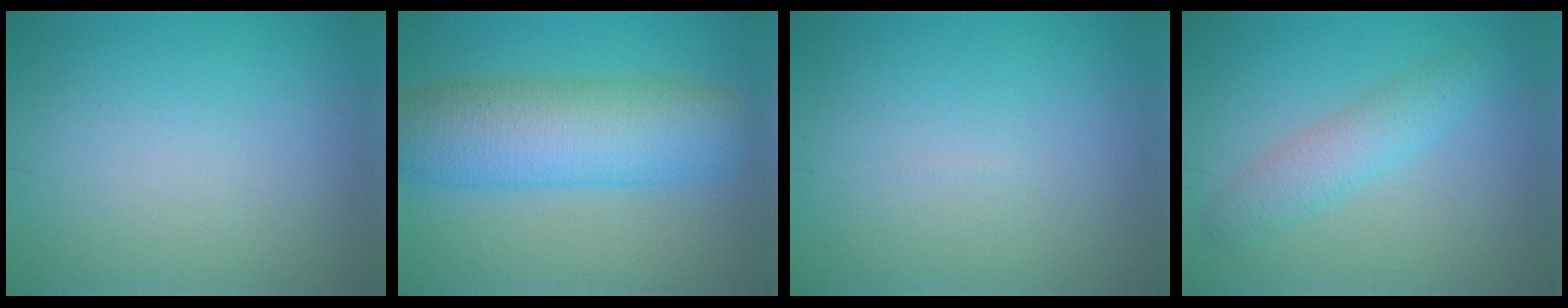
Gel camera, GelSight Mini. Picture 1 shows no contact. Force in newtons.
{"total": 8.9, "press": 8.9, "slide": 0.1}
{"total": 0.0}
{"total": 3.1, "press": 3.1, "slide": 0.1}